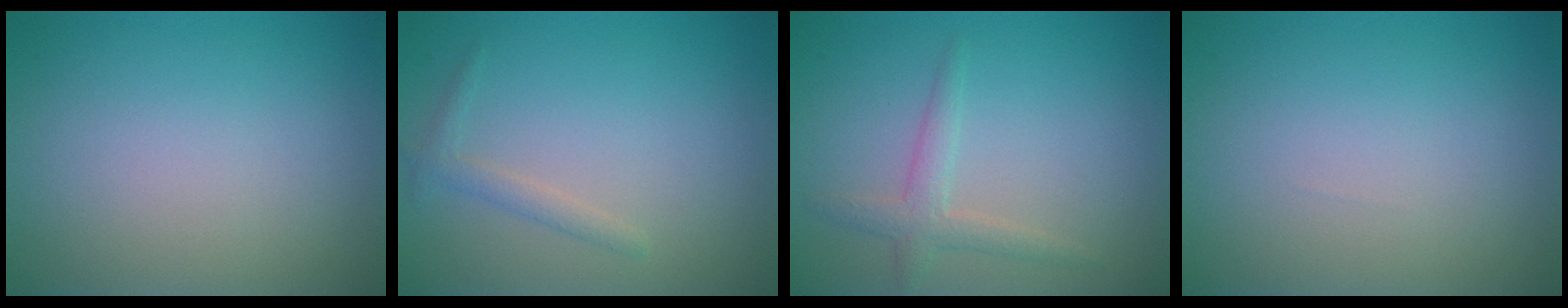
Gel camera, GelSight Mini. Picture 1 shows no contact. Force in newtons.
{"total": 1.3, "press": 1.3, "slide": 0.0}
{"total": 2.1, "press": 2.0, "slide": 0.1}
{"total": 0.0}